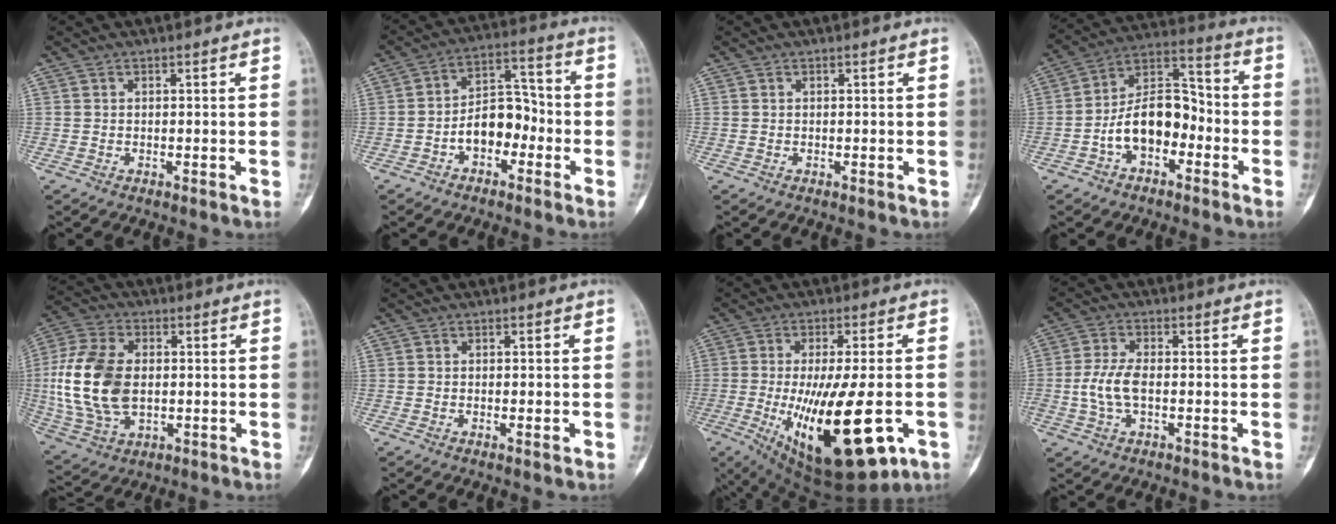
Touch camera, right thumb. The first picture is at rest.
{"total": 9.5, "force": [-3.1, 6.2, 6.4], "torque": [-0.077, 0.048, -0.062]}
{"total": 0.0}
{"total": 13.4, "force": [-4.1, 8.3, 9.8], "torque": [-0.146, 0.055, -0.080]}
{"total": 17.1, "force": [0.1, 10.8, 13.2], "torque": [-0.275, 0.003, 0.008]}
{"total": 1.5, "force": [-0.4, 0.4, 1.4], "torque": [-0.022, 0.001, -0.005]}
{"total": 22.1, "force": [-5.6, 7.7, 19.9], "torque": [-0.328, -0.021, -0.062]}
{"total": 6.1, "force": [-0.9, 3.0, 5.2], "torque": [-0.122, 0.012, -0.018]}